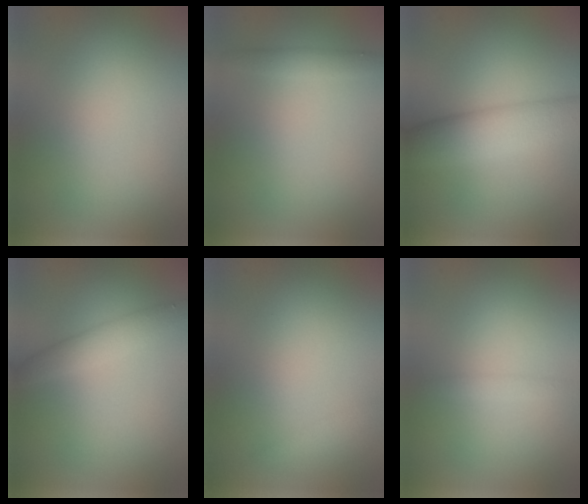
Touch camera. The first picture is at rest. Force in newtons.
{"total": 1.3, "press": 1.3, "slide": 0.2}
{"total": 6.5, "press": 6.5, "slide": 0.1}
{"total": 2.4, "press": 2.4, "slide": 0.1}
{"total": 1.0, "press": 1.0, "slide": 0.0}
{"total": 0.7, "press": 0.7, "slide": 0.1}